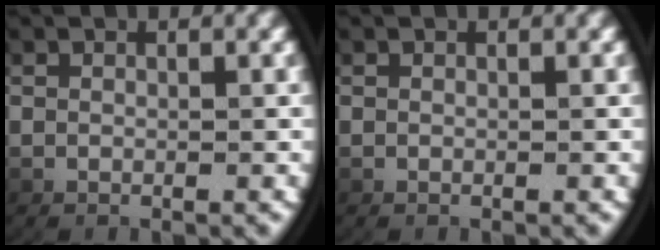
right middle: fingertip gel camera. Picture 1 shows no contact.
{"total": 0.0}